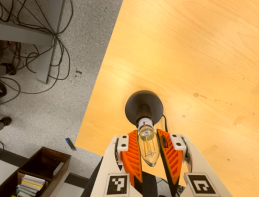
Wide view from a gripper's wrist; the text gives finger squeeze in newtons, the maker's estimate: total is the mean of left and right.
{"total": 12.0, "left": 11.1, "right": 12.8}